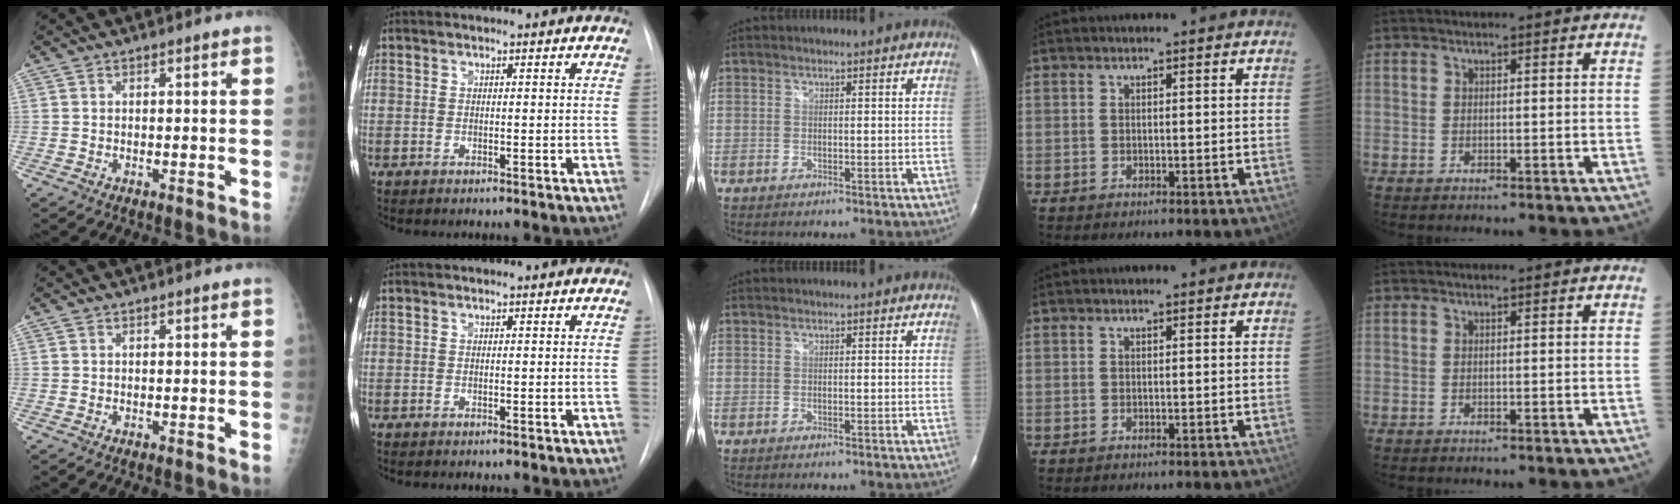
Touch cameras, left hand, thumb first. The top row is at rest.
{}